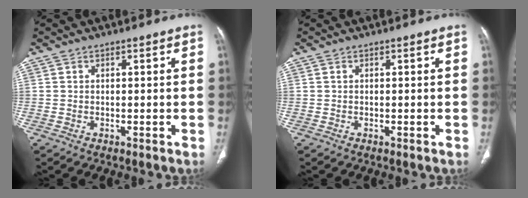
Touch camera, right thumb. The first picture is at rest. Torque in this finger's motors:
{"motor_torque": [-0.14, -0.20, 0.09, -0.02, 0.03]}